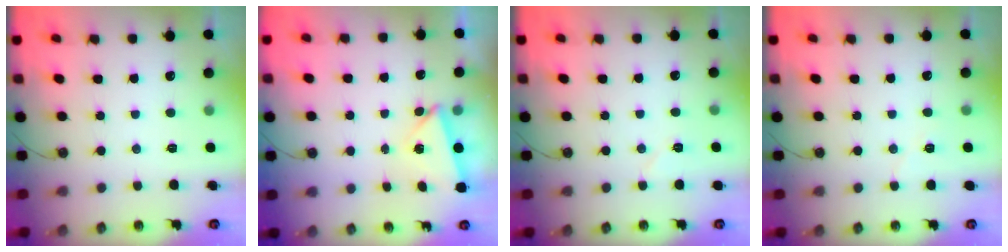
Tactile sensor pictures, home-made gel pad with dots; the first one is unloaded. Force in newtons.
{"total": 3.9, "press": 3.2, "slide": 2.2}
{"total": 4.8, "press": 4.5, "slide": 1.8}
{"total": 5.2, "press": 4.6, "slide": 2.4}